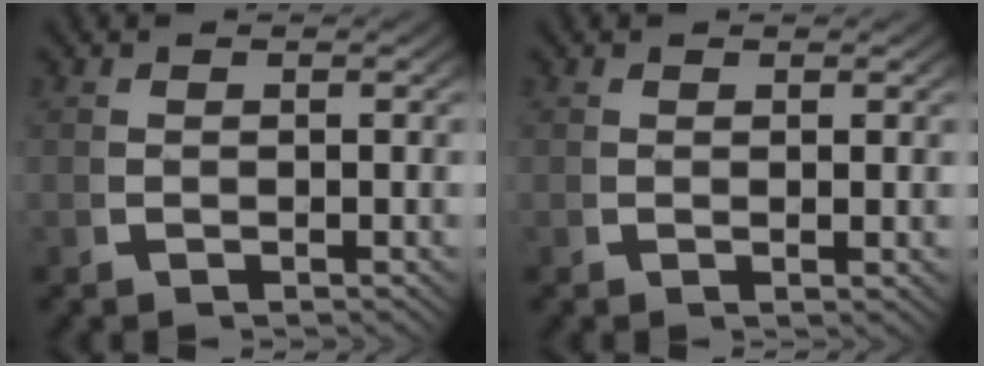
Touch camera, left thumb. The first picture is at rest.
{"total": 0.6, "force": [0.4, 0.0, 0.4], "torque": [-0.006, -0.004, 0.007]}